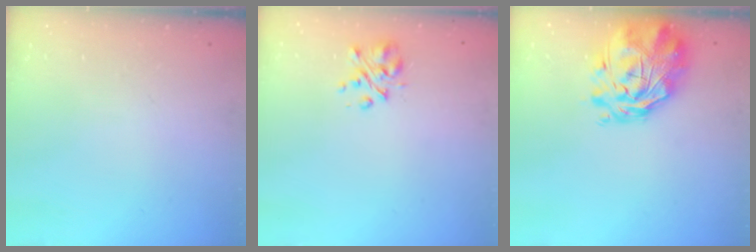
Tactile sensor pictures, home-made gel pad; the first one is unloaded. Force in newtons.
{"total": 4.0, "press": 3.9, "slide": 1.1}
{"total": 3.3, "press": 3.0, "slide": 1.5}